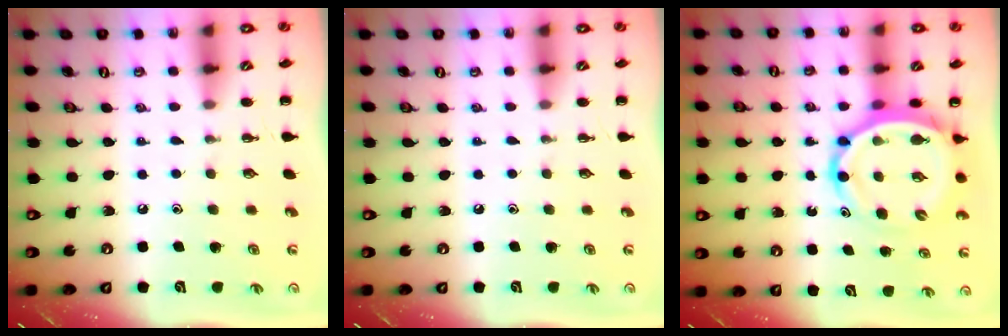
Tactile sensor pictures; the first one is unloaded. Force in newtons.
{"total": 0.0}
{"total": 10.3, "press": 9.9, "slide": 2.8}